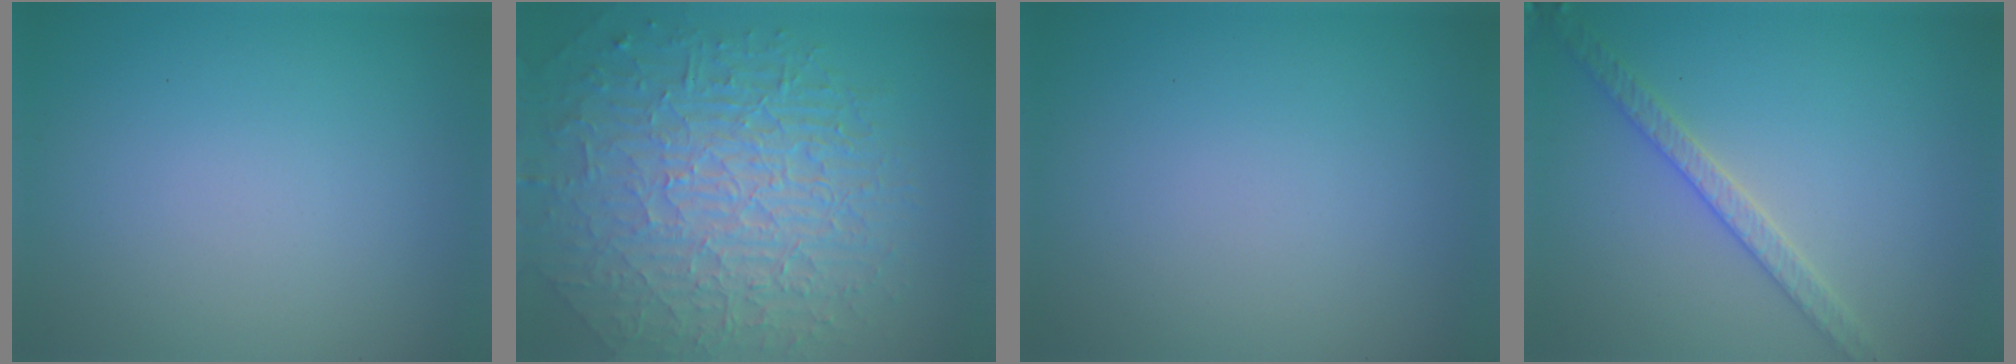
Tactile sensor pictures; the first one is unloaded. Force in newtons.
{"total": 10.1, "press": 6.5, "slide": 7.7}
{"total": 0.0}
{"total": 2.9, "press": 2.8, "slide": 0.6}